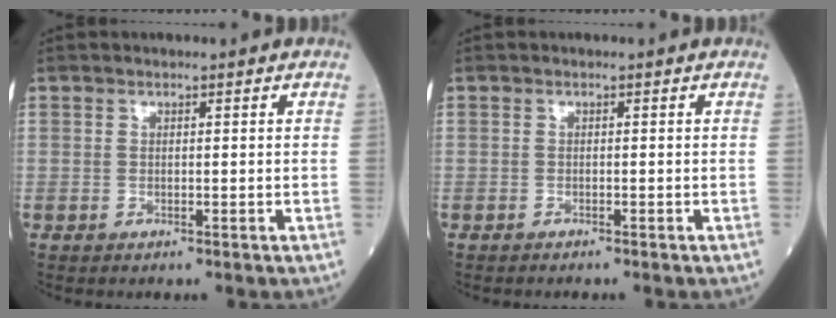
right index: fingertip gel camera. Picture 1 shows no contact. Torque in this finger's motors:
{"motor_torque": [-0.08, -0.23, 0.04, 0.01]}